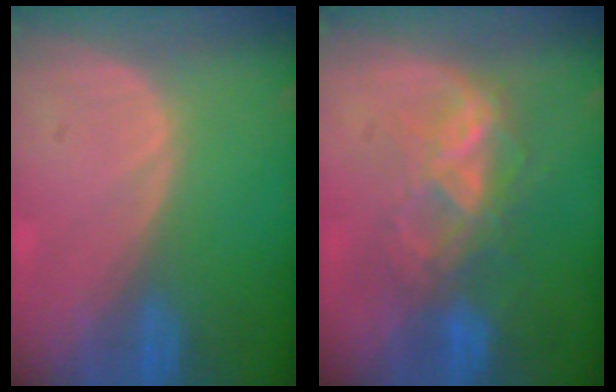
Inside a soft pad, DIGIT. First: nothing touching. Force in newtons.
{"total": 6.7, "press": 6.5, "slide": 1.5}